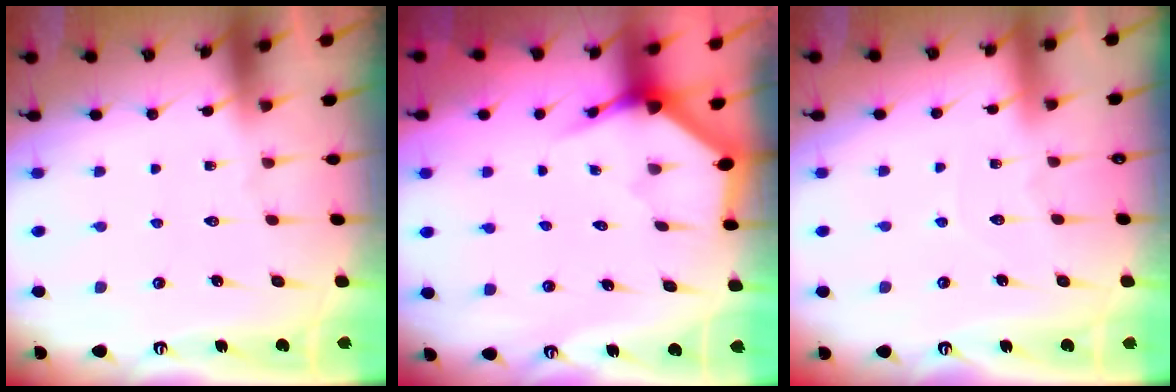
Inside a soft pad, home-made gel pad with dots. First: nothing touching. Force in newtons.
{"total": 3.4, "press": 3.4, "slide": 0.1}
{"total": 2.9, "press": 2.9, "slide": 0.2}